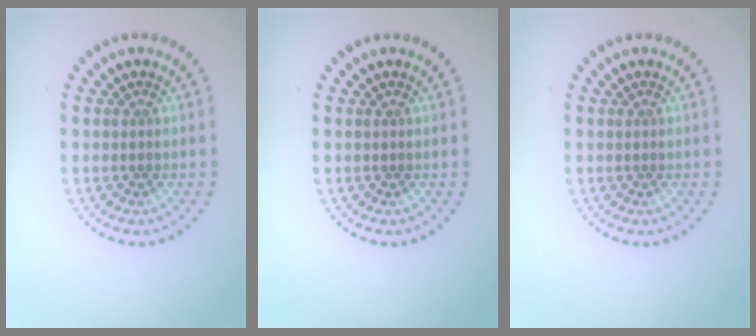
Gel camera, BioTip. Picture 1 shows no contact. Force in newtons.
{"total": 0.0}
{"total": 0.0}